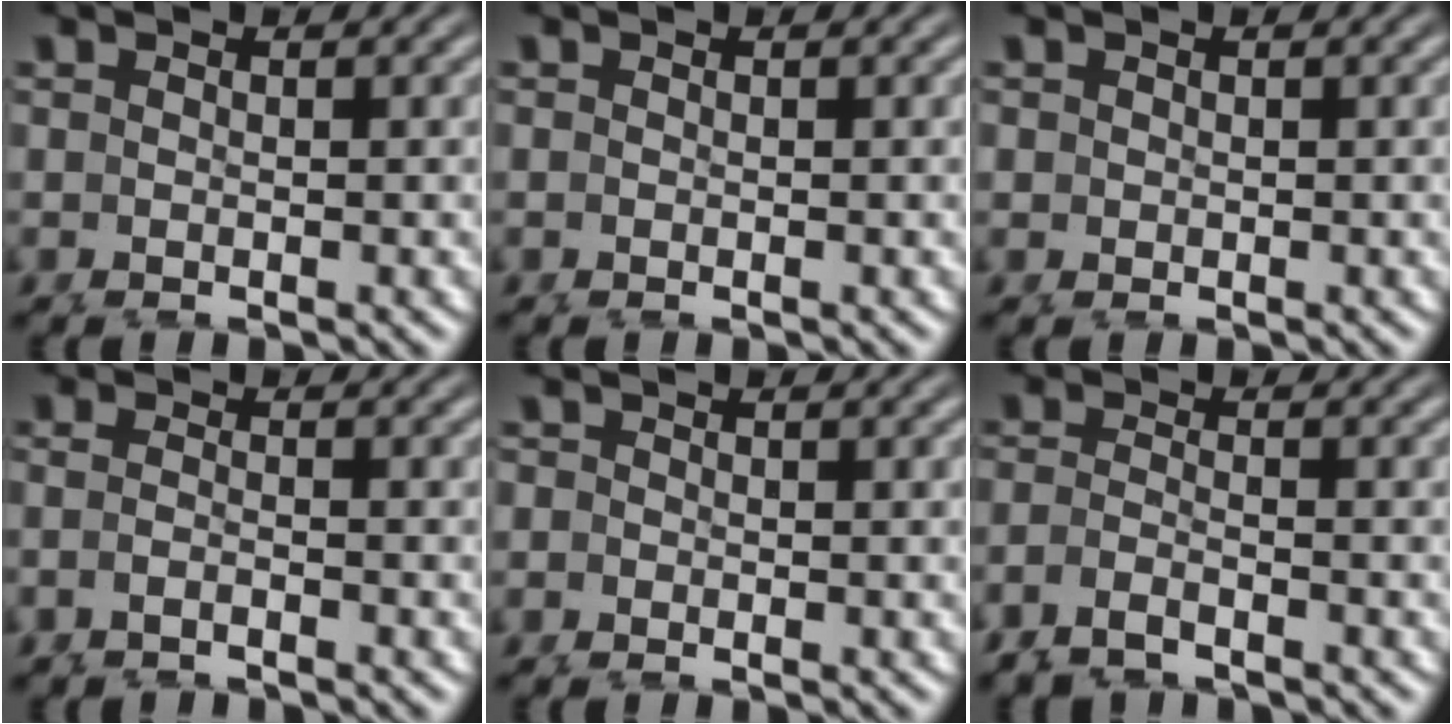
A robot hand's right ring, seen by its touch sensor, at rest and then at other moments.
{"total": 0.0}
{"total": 0.9, "force": [0.1, 0.9, -0.1], "torque": [0.004, 0.002, -0.002]}
{"total": 2.3, "force": [-1.0, 1.5, 1.3], "torque": [-0.038, -0.012, -0.012]}
{"total": 0.7, "force": [-0.1, 0.6, -0.3], "torque": [0.012, 0.001, -0.008]}
{"total": 4.2, "force": [-1.8, 3.3, 1.8], "torque": [-0.059, -0.019, -0.024]}